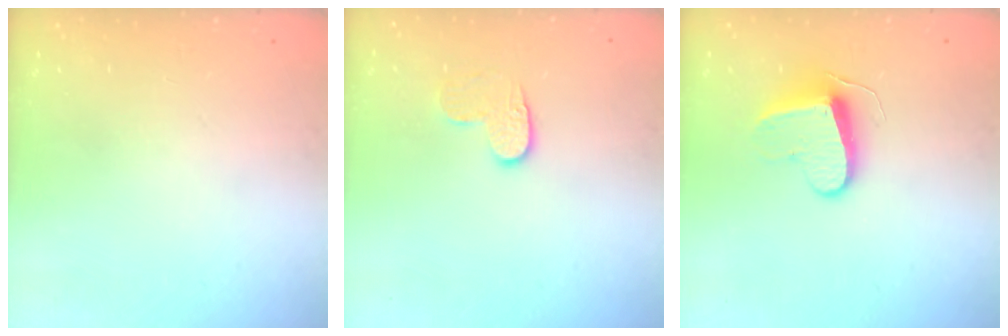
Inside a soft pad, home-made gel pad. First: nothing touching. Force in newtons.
{"total": 6.7, "press": 6.7, "slide": 0.5}
{"total": 9.0, "press": 9.0, "slide": 0.3}